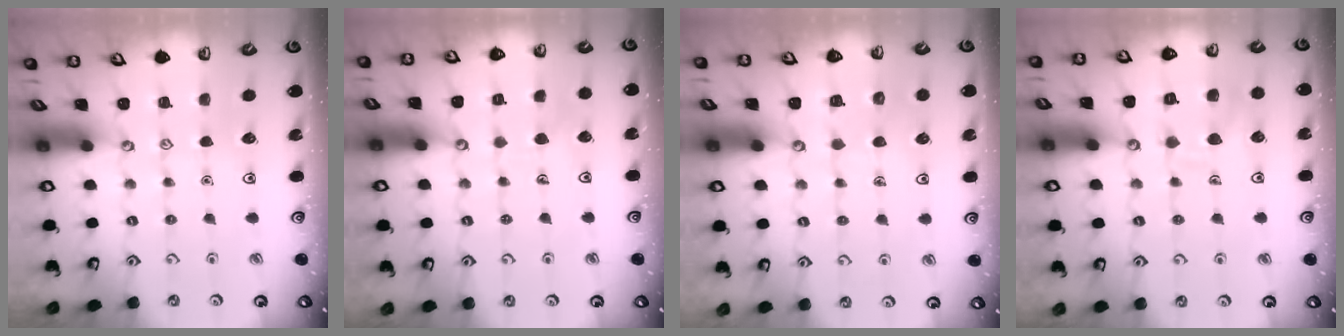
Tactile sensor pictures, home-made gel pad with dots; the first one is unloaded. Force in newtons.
{"total": 4.1, "press": 4.1, "slide": 0.3}
{"total": 3.7, "press": 3.7, "slide": 0.2}
{"total": 9.0, "press": 9.0, "slide": 0.9}